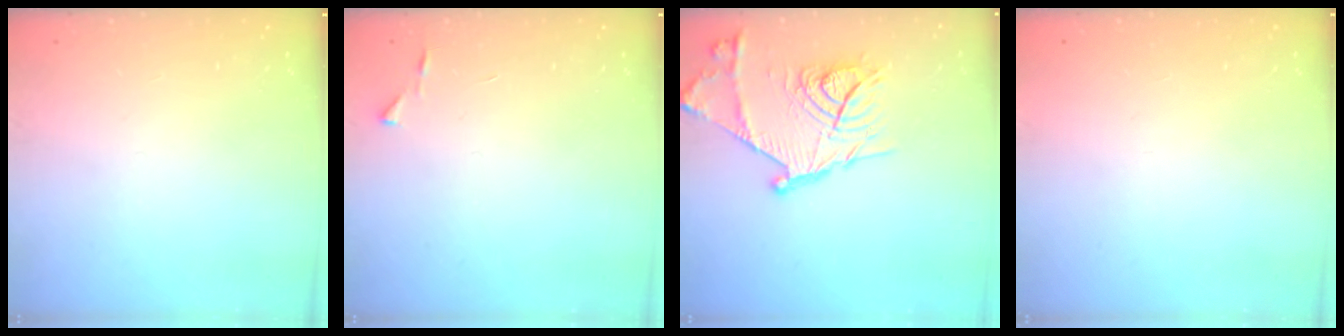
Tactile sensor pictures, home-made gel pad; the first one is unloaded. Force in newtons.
{"total": 3.1, "press": 3.1, "slide": 0.3}
{"total": 19.6, "press": 19.6, "slide": 0.6}
{"total": 1.5, "press": 1.5, "slide": 0.1}